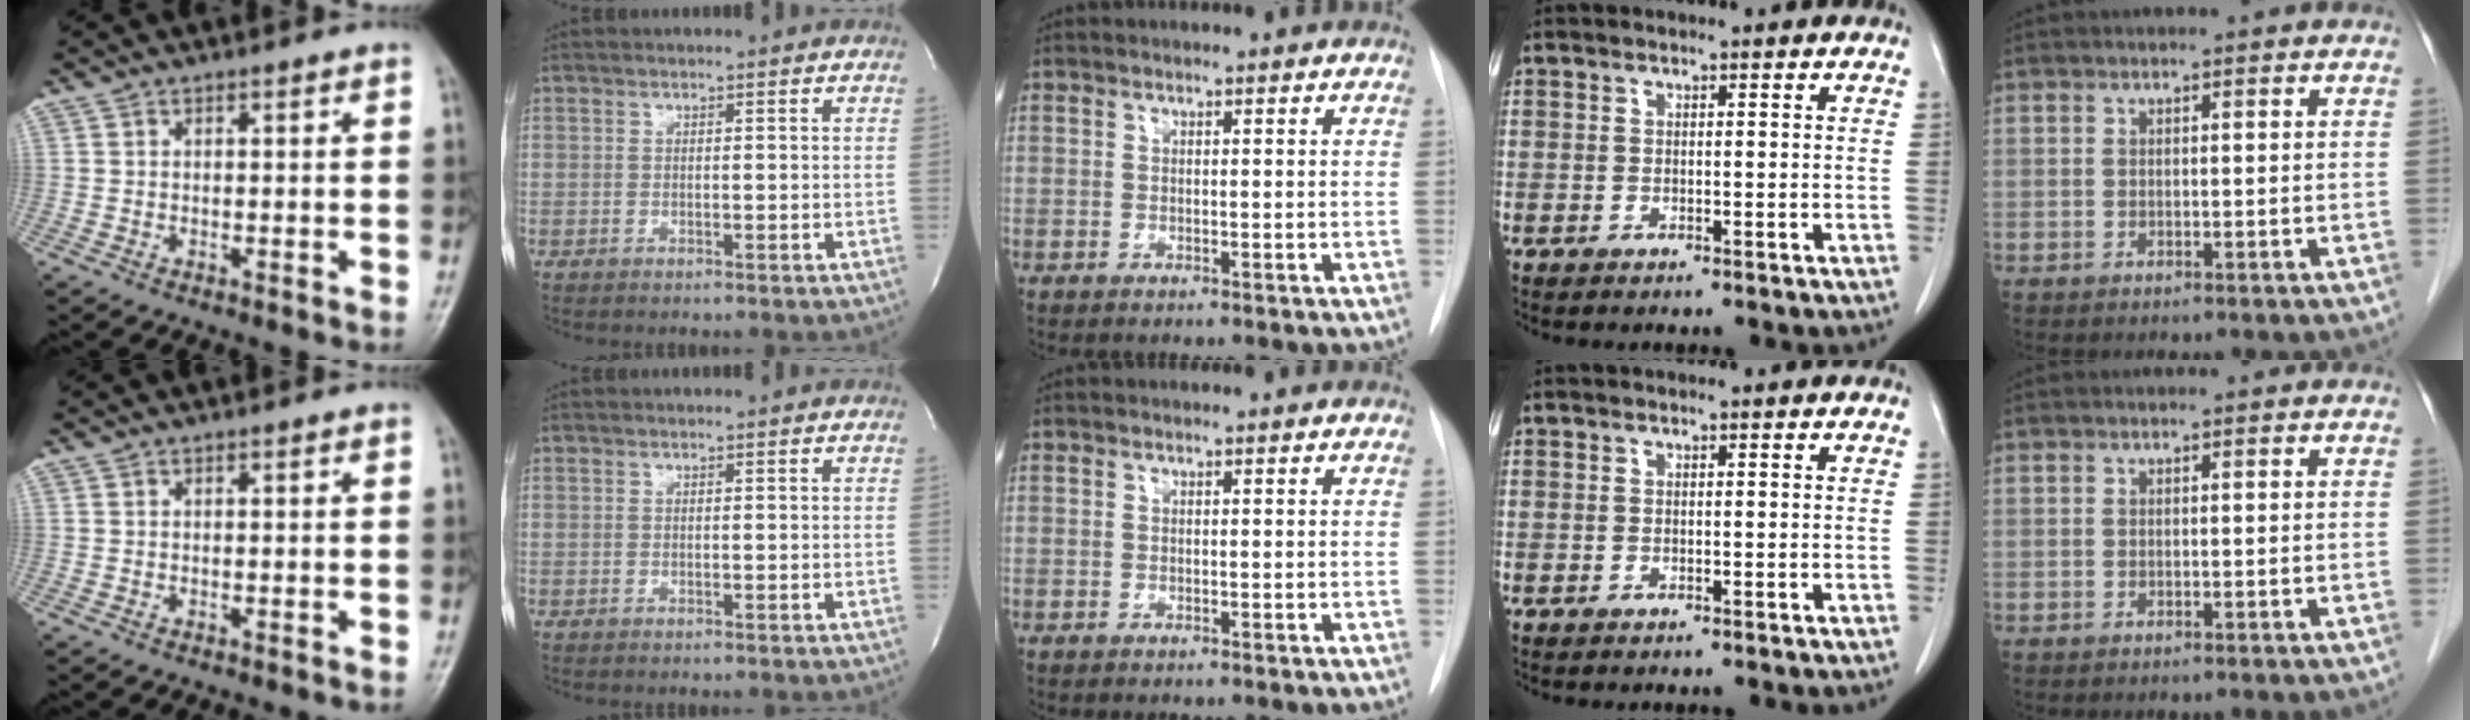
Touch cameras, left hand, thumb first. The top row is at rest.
{}